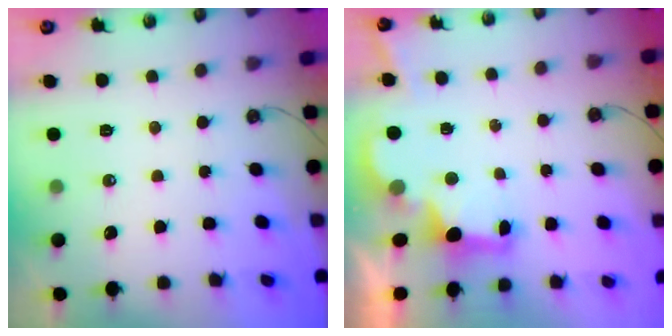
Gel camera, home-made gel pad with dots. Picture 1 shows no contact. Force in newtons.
{"total": 2.9, "press": 2.8, "slide": 0.9}